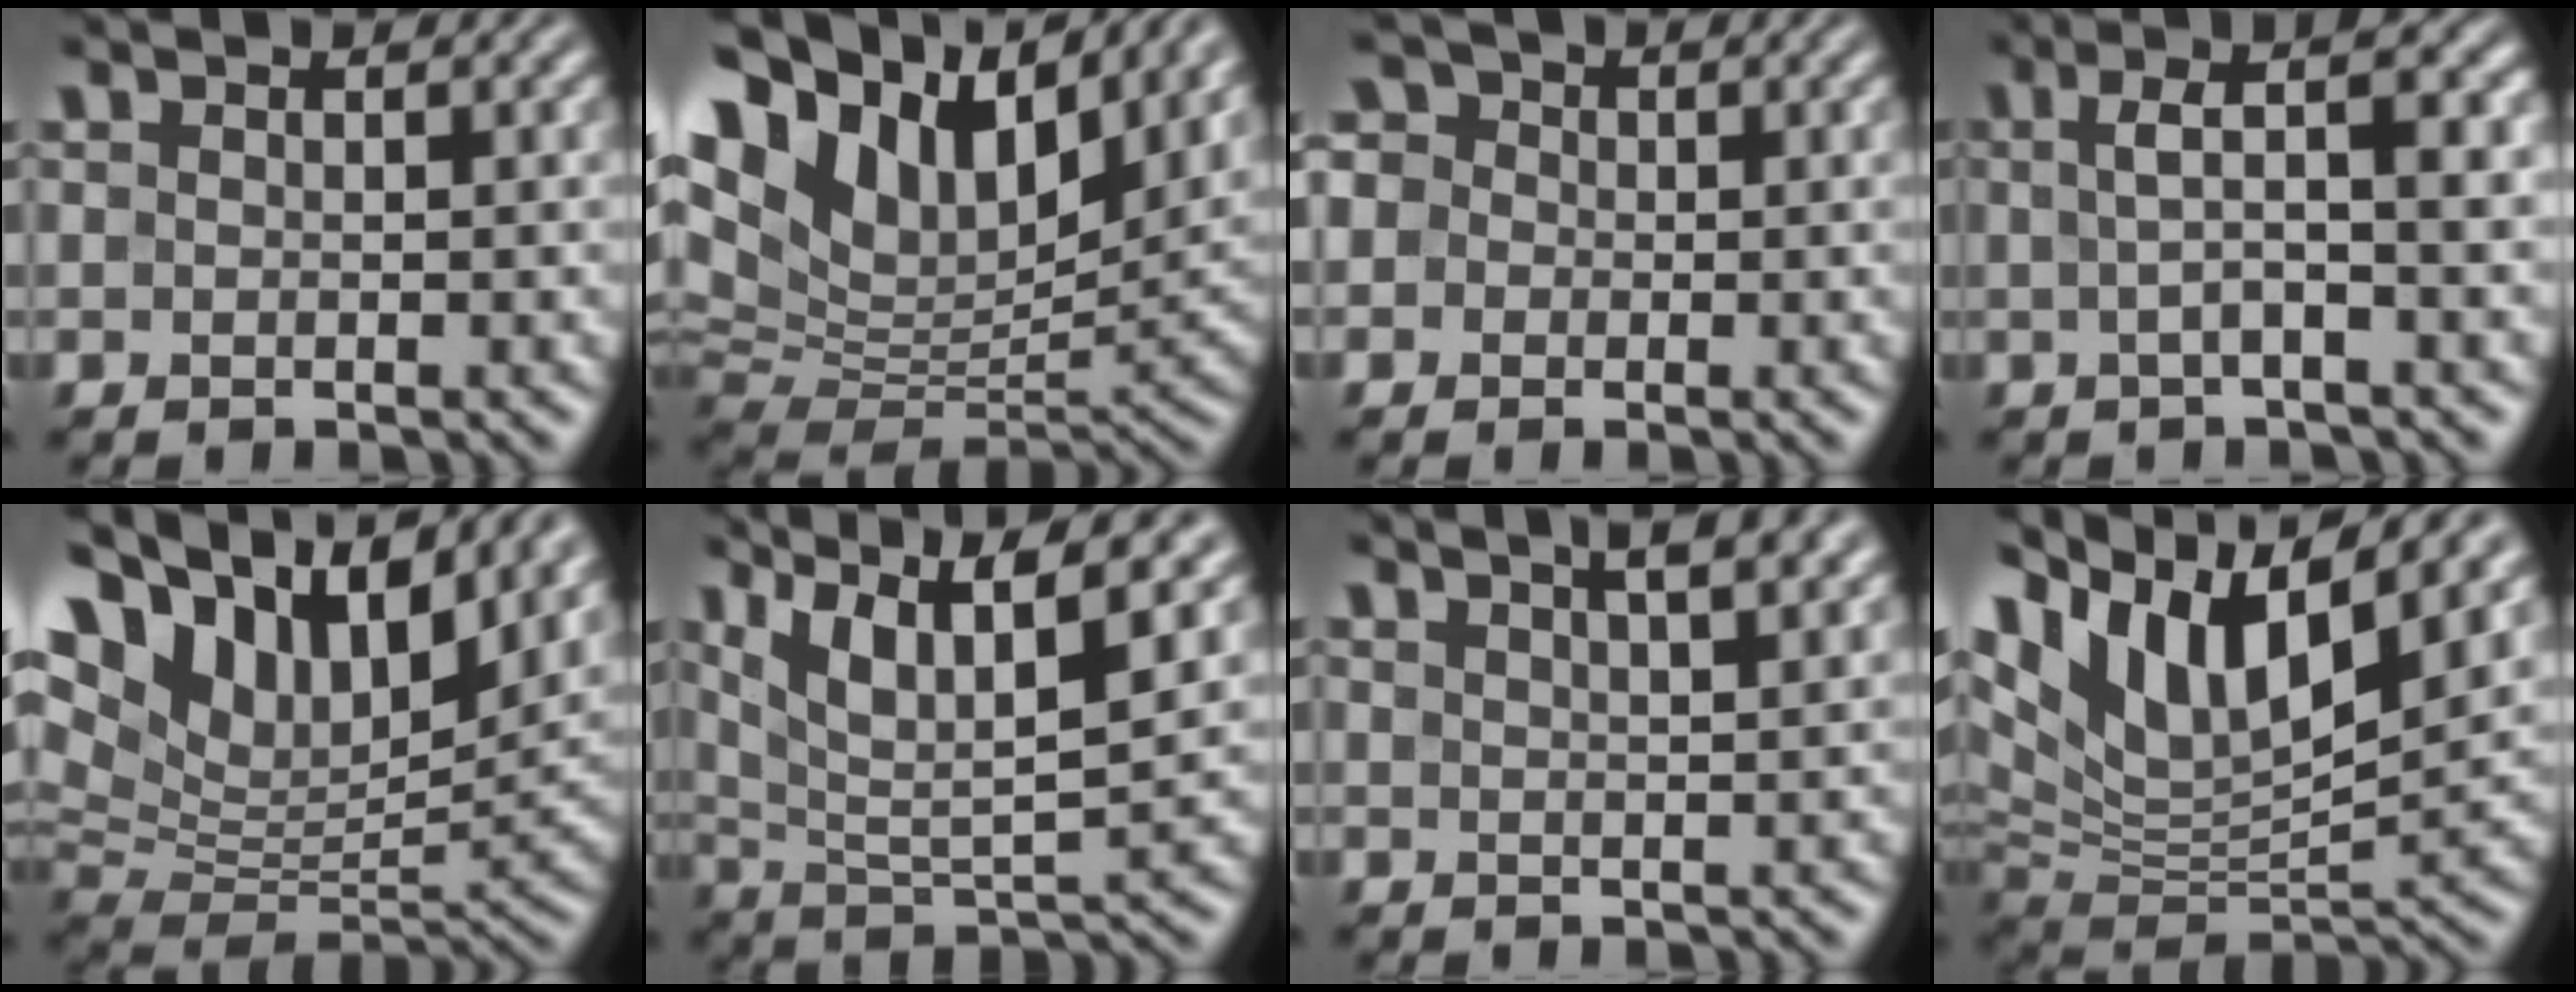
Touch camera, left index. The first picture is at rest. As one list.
[{"total": 17.7, "force": [9.3, 9.9, 11.3], "torque": [-0.258, 0.047, 0.175]}, {"total": 4.2, "force": [0.6, 3.7, 1.9], "torque": [-0.022, 0.028, -0.024]}, {"total": 4.7, "force": [0.5, 1.1, 4.6], "torque": [-0.074, 0.020, 0.003]}, {"total": 16.8, "force": [9.4, 8.8, 10.8], "torque": [-0.233, 0.043, 0.171]}, {"total": 10.0, "force": [5.6, 2.8, 7.8], "torque": [-0.143, 0.014, 0.089]}, {"total": 5.8, "force": [3.8, 2.1, 3.9], "torque": [-0.019, 0.030, 0.024]}, {"total": 14.2, "force": [7.9, 6.1, 10.2], "torque": [-0.215, 0.030, 0.145]}]